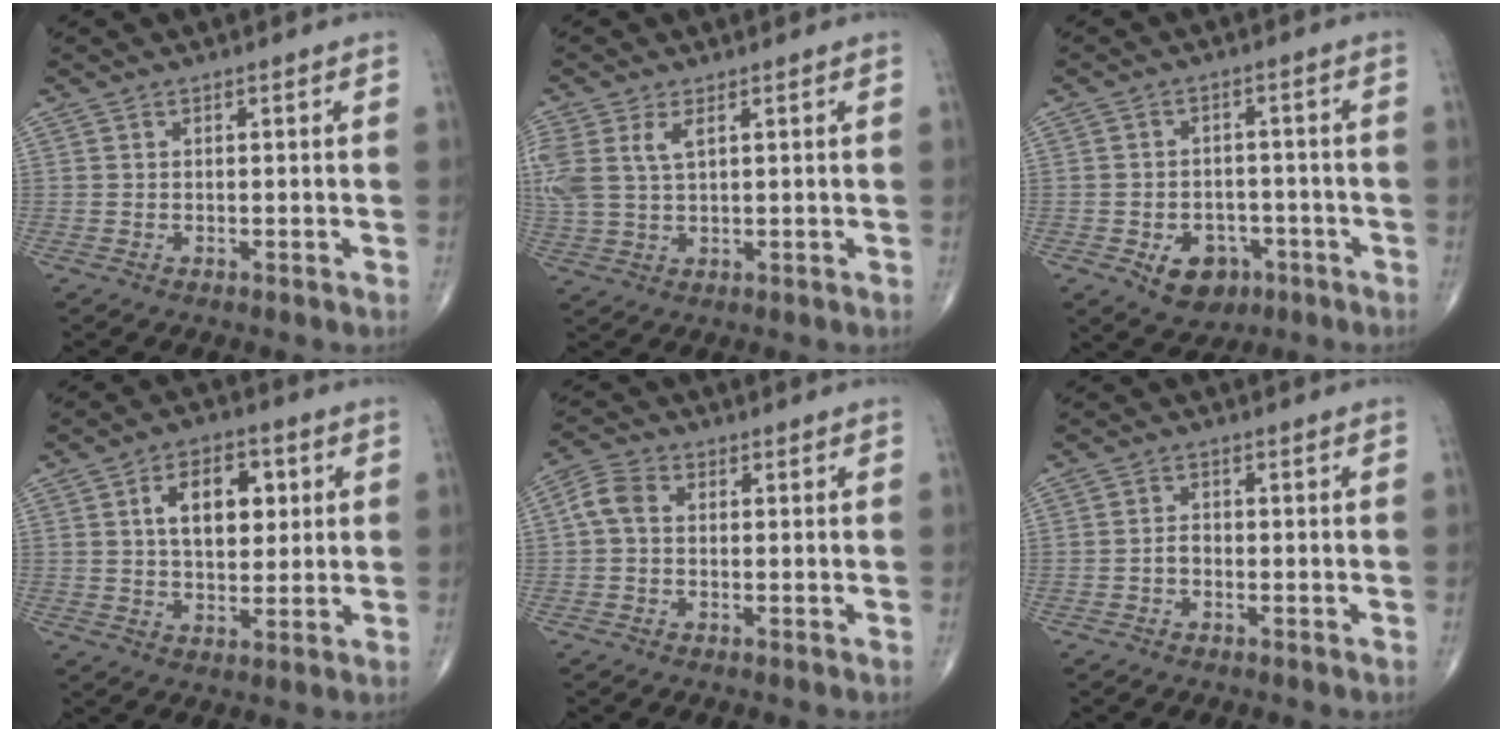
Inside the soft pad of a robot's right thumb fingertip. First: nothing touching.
{"total": 9.1, "force": [3.0, 4.9, 7.0], "torque": [-0.182, 0.007, 0.069]}
{"total": 7.8, "force": [-3.4, 5.8, 4.0], "torque": [-0.036, 0.024, -0.043]}
{"total": 10.9, "force": [2.8, 6.5, 8.3], "torque": [-0.102, 0.000, 0.044]}
{"total": 4.4, "force": [0.2, 3.1, 3.1], "torque": [-0.064, 0.013, -0.006]}
{"total": 1.6, "force": [-0.7, 1.0, 1.0], "torque": [-0.013, 0.006, -0.015]}